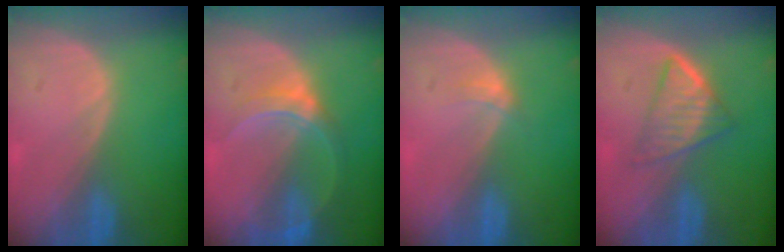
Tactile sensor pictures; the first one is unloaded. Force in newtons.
{"total": 6.2, "press": 5.6, "slide": 2.6}
{"total": 1.6, "press": 1.3, "slide": 1.0}
{"total": 5.8, "press": 5.2, "slide": 2.5}